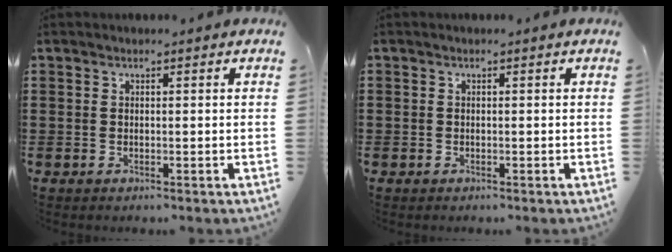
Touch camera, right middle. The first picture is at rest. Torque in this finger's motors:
{"motor_torque": [-0.51, -0.35, -0.65, -0.18]}